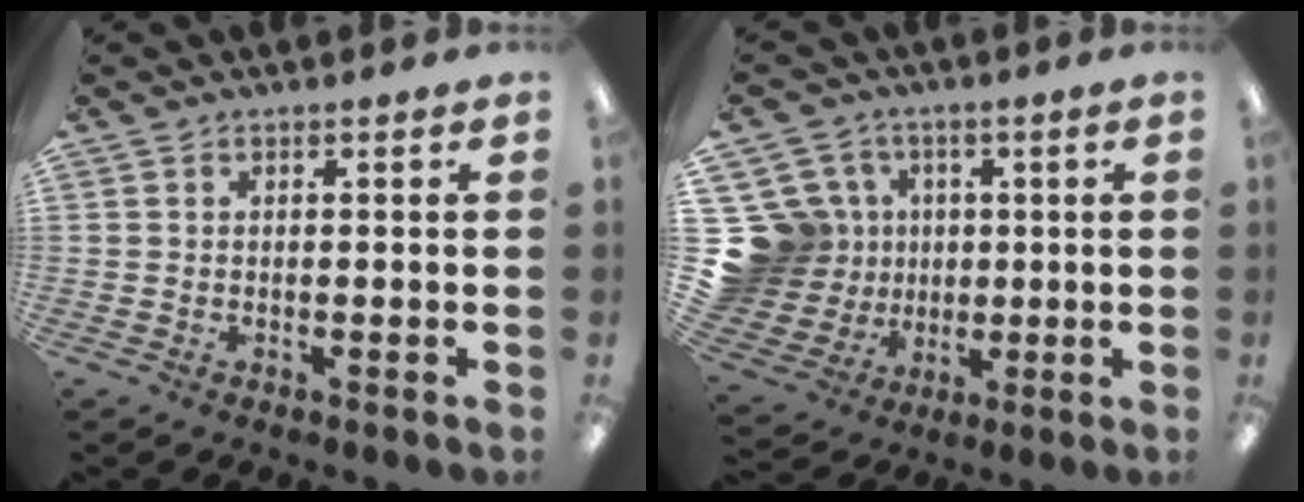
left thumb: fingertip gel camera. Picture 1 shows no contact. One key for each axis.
{"total": 18.9, "fx": 2.5, "fy": 17.5, "fz": 6.8, "tx": -0.189, "ty": -0.009, "tz": 0.081}